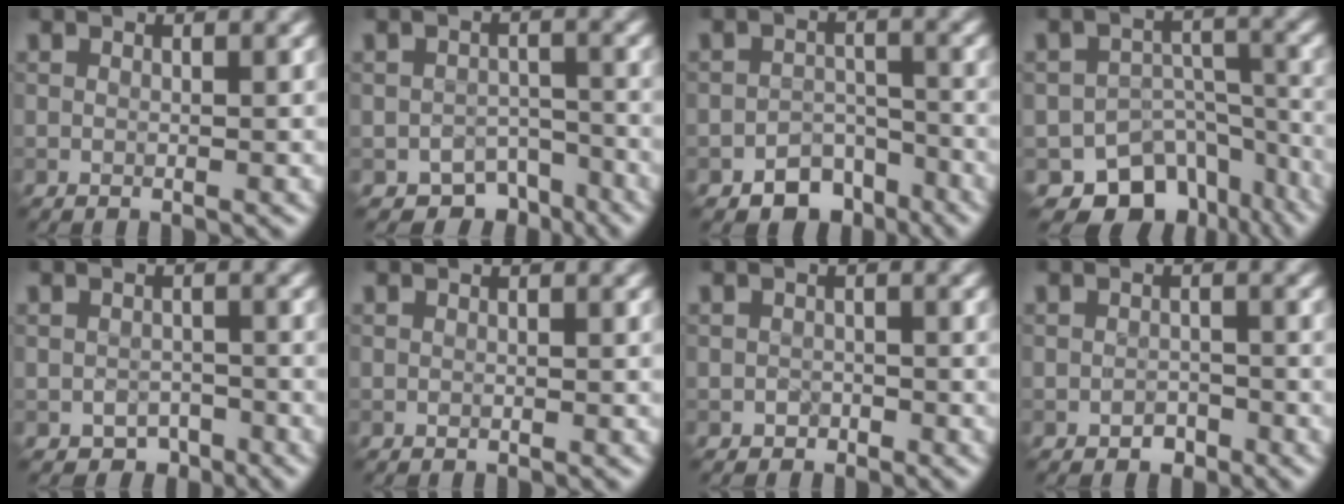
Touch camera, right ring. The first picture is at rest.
{"total": 4.1, "force": [-3.0, 2.3, 1.4], "torque": [-0.007, -0.006, -0.045]}
{"total": 4.0, "force": [-2.9, 2.4, 1.3], "torque": [-0.003, -0.002, -0.045]}
{"total": 9.6, "force": [-6.9, 6.1, 2.8], "torque": [-0.015, -0.011, -0.093]}
{"total": 1.9, "force": [-1.3, 1.3, 0.5], "torque": [0.000, -0.001, -0.021]}
{"total": 0.0}
{"total": 0.9, "force": [-0.6, 0.7, 0.1], "torque": [0.004, 0.000, -0.009]}
{"total": 1.3, "force": [-0.9, 0.9, 0.4], "torque": [-0.002, 0.001, -0.016]}